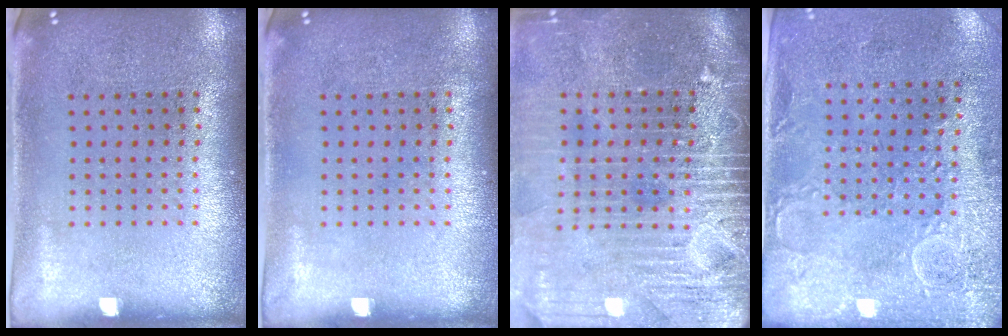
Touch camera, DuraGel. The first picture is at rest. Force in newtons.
{"total": 0.0}
{"total": 4.4, "press": 3.7, "slide": 2.3}
{"total": 2.9, "press": 2.5, "slide": 1.5}